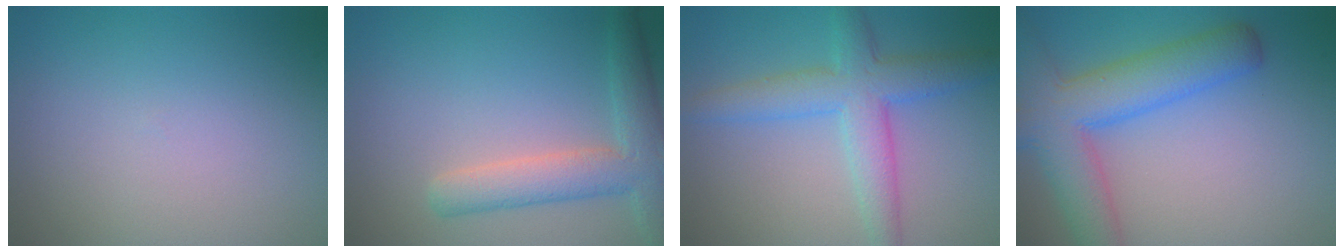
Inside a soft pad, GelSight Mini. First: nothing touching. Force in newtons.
{"total": 4.8, "press": 4.8, "slide": 0.1}
{"total": 5.3, "press": 5.3, "slide": 0.0}
{"total": 7.6, "press": 7.6, "slide": 0.4}